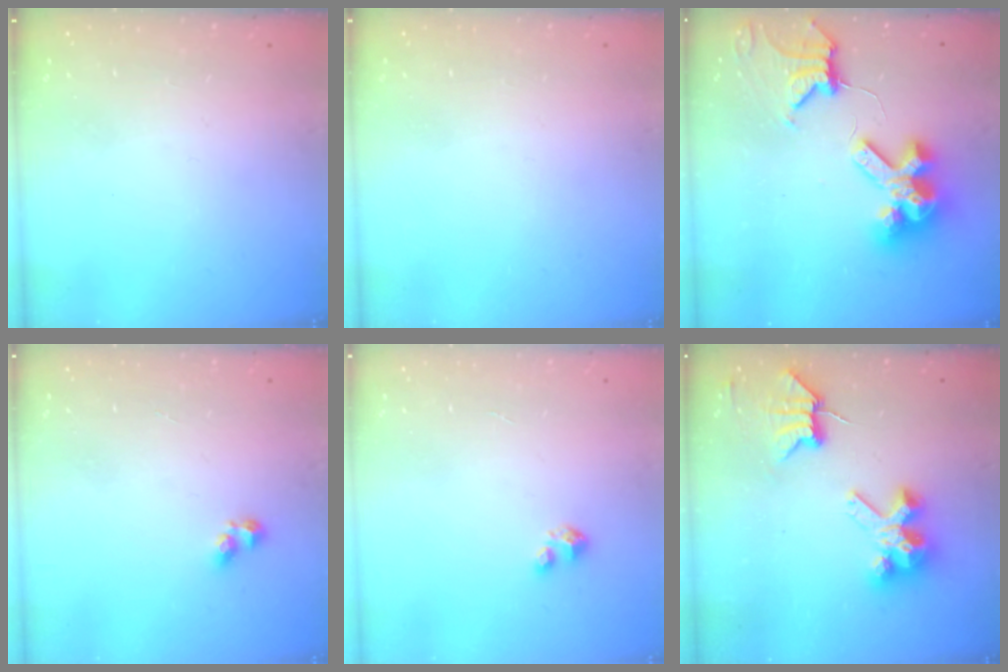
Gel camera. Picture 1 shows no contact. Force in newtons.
{"total": 0.0}
{"total": 11.7, "press": 11.6, "slide": 1.3}
{"total": 4.0, "press": 3.8, "slide": 1.3}
{"total": 1.7, "press": 1.7, "slide": 0.1}
{"total": 6.8, "press": 6.8, "slide": 0.3}